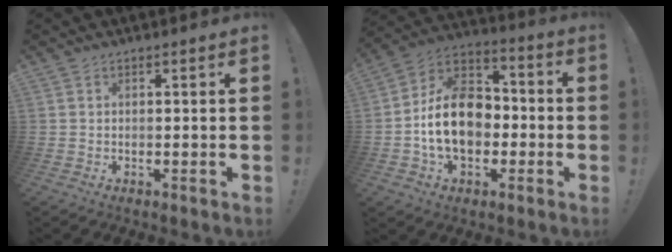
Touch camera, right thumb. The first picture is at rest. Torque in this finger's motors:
{"motor_torque": [1.55, 1.43, 0.20, -0.08, 0.14]}